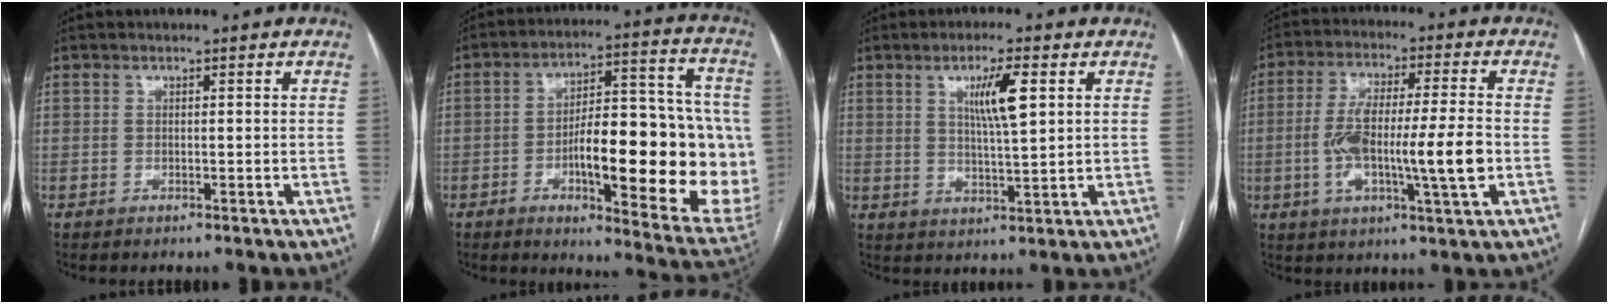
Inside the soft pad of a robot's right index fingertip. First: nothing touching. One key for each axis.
{"total": 25.1, "fx": -4.0, "fy": 6.5, "fz": 23.9, "tx": -0.268, "ty": 0.019, "tz": -0.042}
{"total": 6.7, "fx": 2.4, "fy": 0.6, "fz": 6.2, "tx": -0.110, "ty": 0.000, "tz": 0.041}
{"total": 13.2, "fx": -2.3, "fy": 1.2, "fz": 12.9, "tx": -0.238, "ty": 0.006, "tz": -0.040}